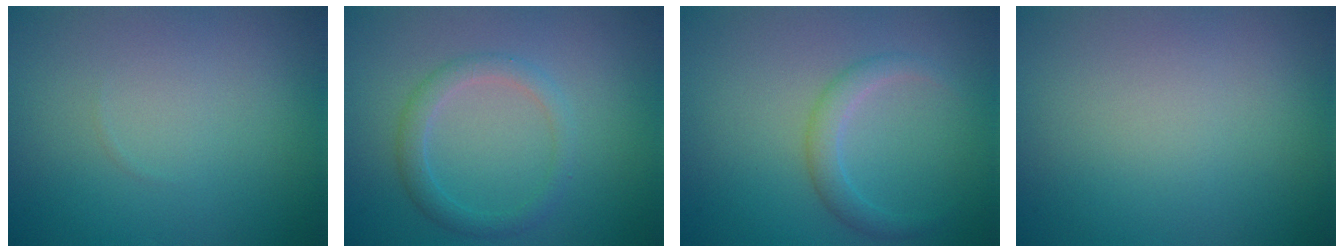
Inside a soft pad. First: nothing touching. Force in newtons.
{"total": 2.1, "press": 2.1, "slide": 0.1}
{"total": 1.9, "press": 1.9, "slide": 0.1}
{"total": 0.0}